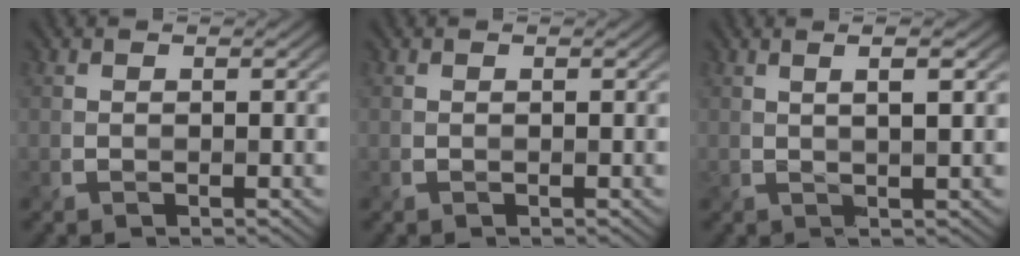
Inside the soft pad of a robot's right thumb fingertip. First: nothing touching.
{"total": 0.0}
{"total": 3.1, "force": [1.1, 0.2, 2.9], "torque": [-0.035, 0.002, 0.011]}